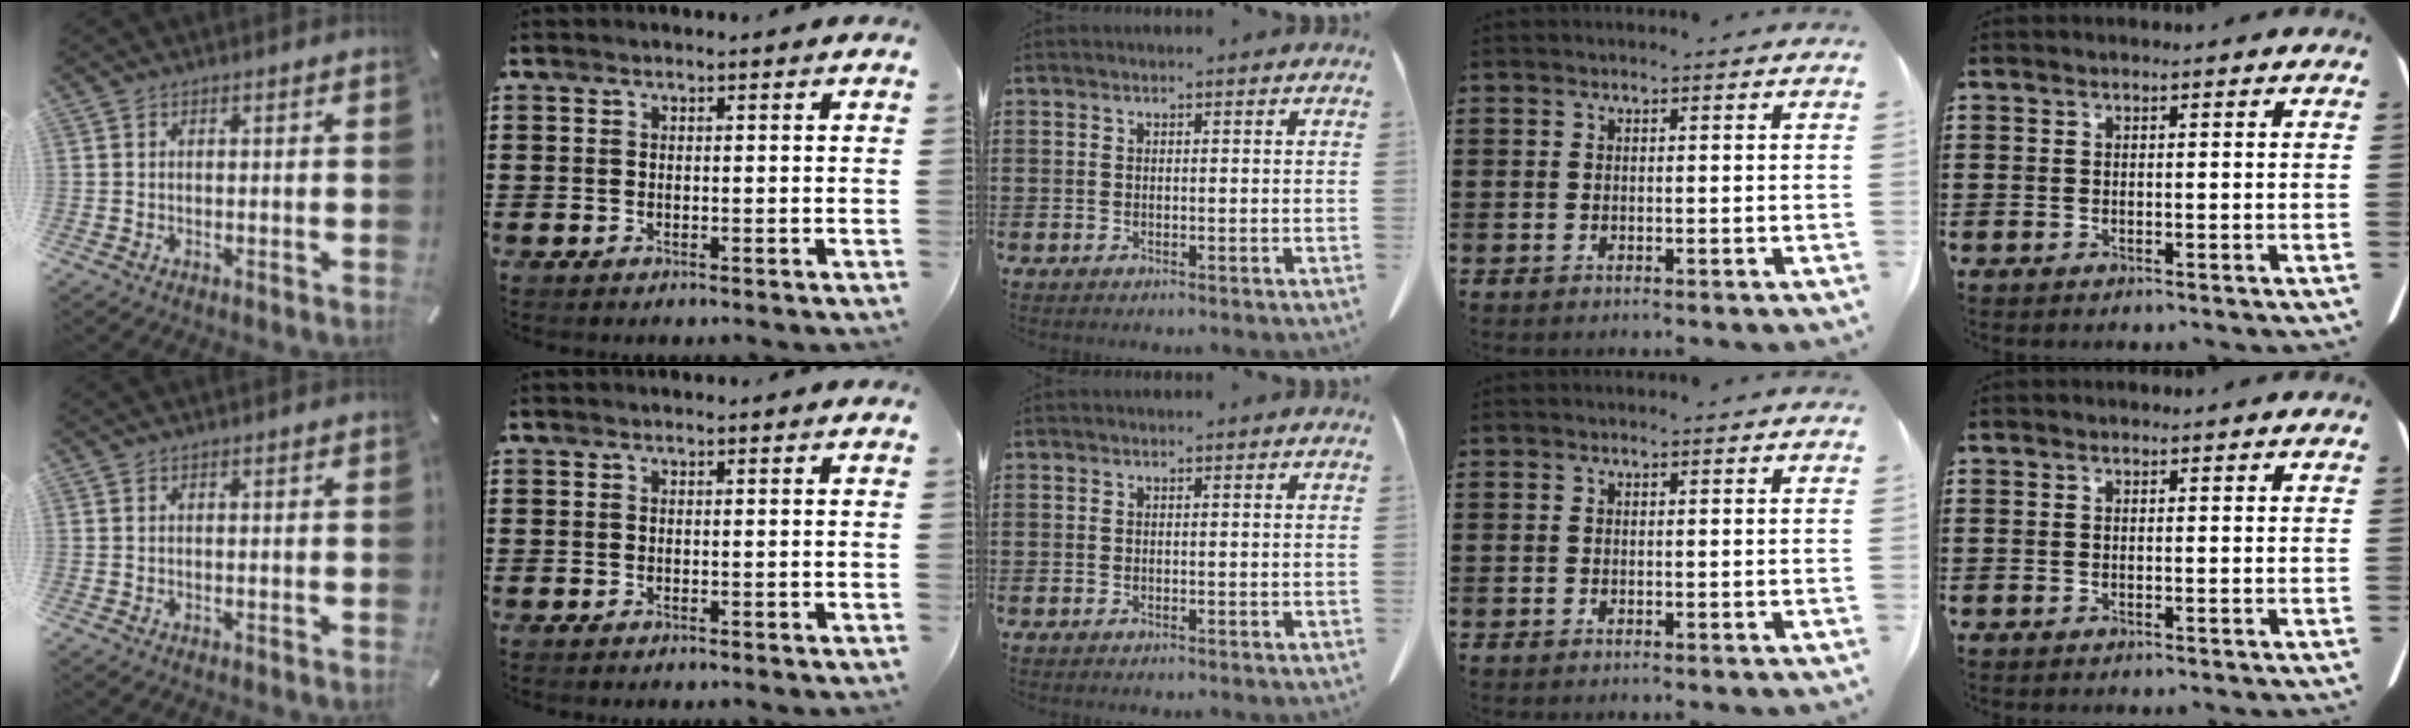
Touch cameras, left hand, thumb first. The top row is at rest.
{}